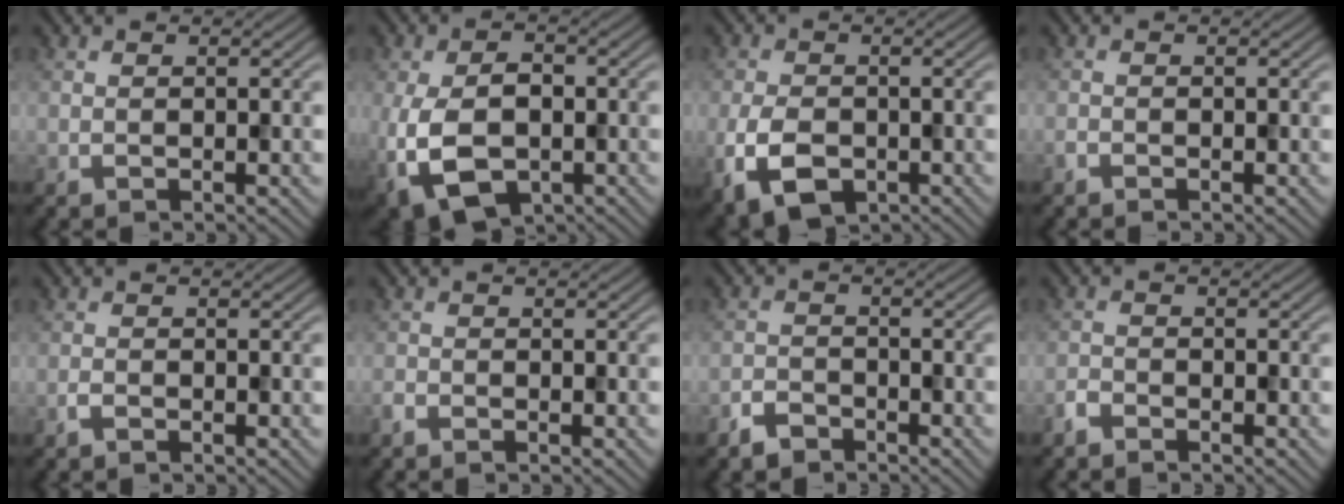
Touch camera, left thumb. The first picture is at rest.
{"total": 9.3, "force": [-2.8, 5.9, 6.7], "torque": [-0.154, -0.023, -0.048]}
{"total": 6.2, "force": [-2.4, 4.0, 4.2], "torque": [-0.101, -0.019, -0.047]}
{"total": 0.7, "force": [-0.6, 0.2, 0.2], "torque": [-0.005, -0.001, -0.013]}
{"total": 1.0, "force": [-0.8, 0.4, 0.5], "torque": [-0.013, 0.001, -0.017]}
{"total": 1.0, "force": [-0.9, 0.3, 0.3], "torque": [-0.009, -0.001, -0.021]}
{"total": 2.8, "force": [-2.3, 1.3, 0.8], "torque": [-0.014, 0.000, -0.055]}
{"total": 1.7, "force": [-1.5, 0.6, 0.5], "torque": [-0.011, 0.000, -0.038]}